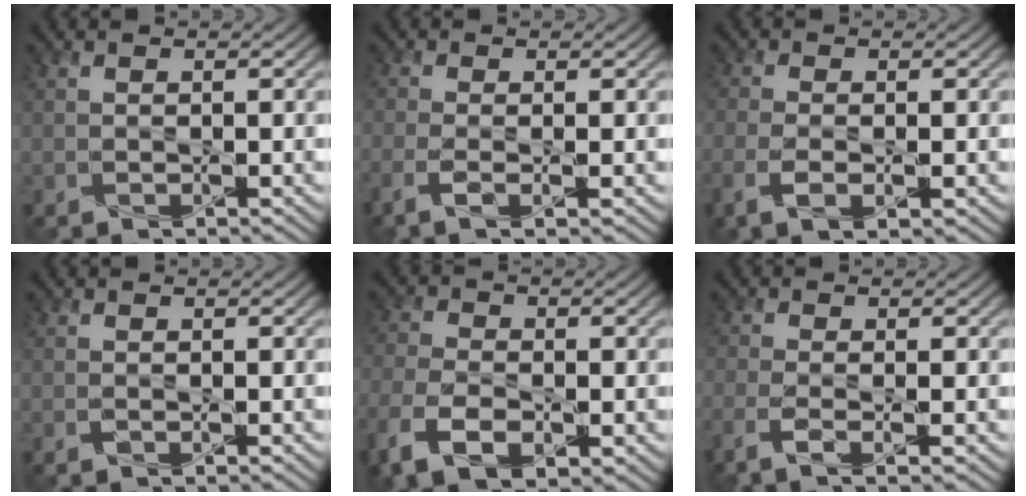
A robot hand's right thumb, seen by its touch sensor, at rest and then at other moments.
{"total": 3.6, "force": [-1.5, 1.0, 3.0], "torque": [-0.074, -0.007, -0.037]}
{"total": 4.4, "force": [-1.8, 1.8, 3.6], "torque": [-0.091, -0.008, -0.036]}
{"total": 0.5, "force": [-0.2, 0.1, 0.5], "torque": [-0.011, -0.003, -0.005]}
{"total": 8.7, "force": [-3.9, 4.9, 6.1], "torque": [-0.148, -0.020, -0.072]}
{"total": 4.4, "force": [-2.1, 1.3, 3.7], "torque": [-0.086, -0.008, -0.048]}